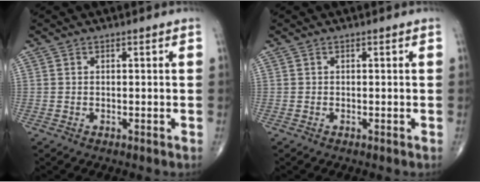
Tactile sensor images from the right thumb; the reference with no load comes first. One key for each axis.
{"total": 0.0}